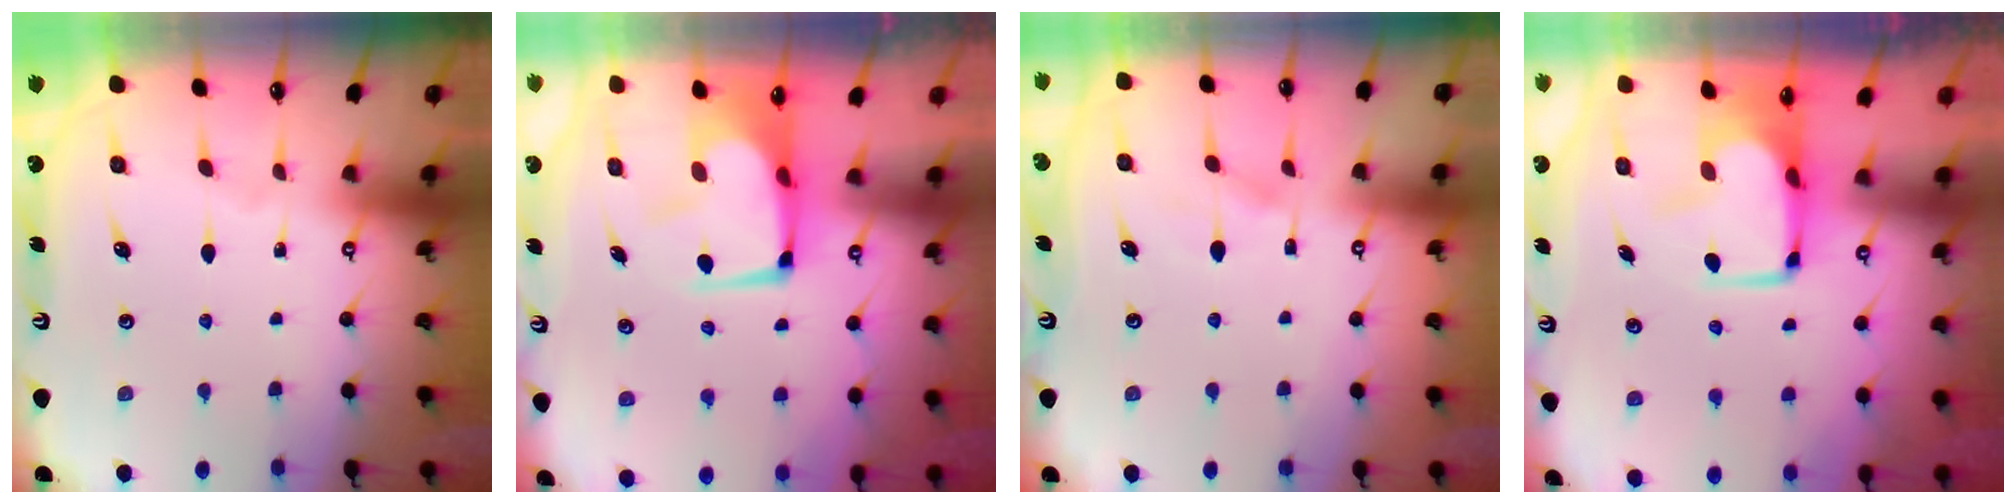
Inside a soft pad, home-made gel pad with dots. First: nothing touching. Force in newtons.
{"total": 3.0, "press": 2.8, "slide": 1.1}
{"total": 5.4, "press": 5.4, "slide": 0.5}
{"total": 2.7, "press": 2.7, "slide": 0.5}